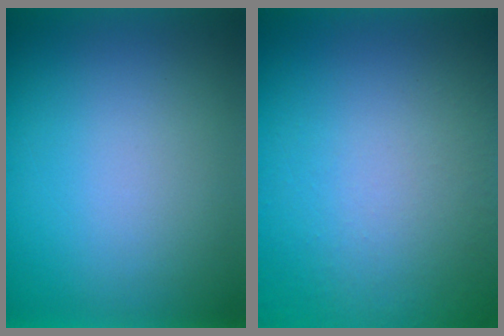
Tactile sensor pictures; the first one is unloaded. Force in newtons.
{"total": 1.2}